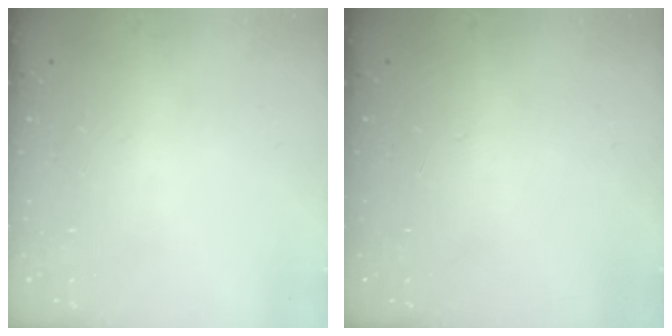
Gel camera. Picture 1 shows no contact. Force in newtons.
{"total": 0.0}